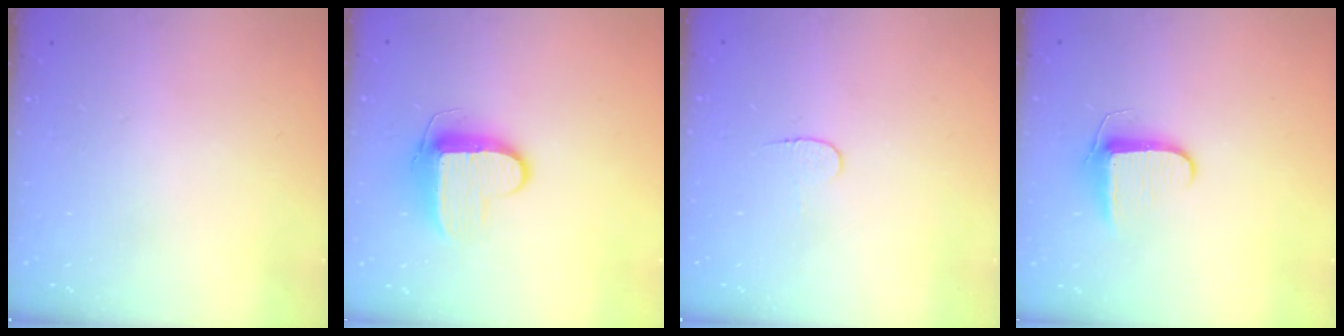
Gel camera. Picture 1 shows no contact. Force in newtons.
{"total": 9.9, "press": 9.8, "slide": 0.5}
{"total": 4.0, "press": 4.0, "slide": 0.4}
{"total": 7.8, "press": 7.7, "slide": 1.1}